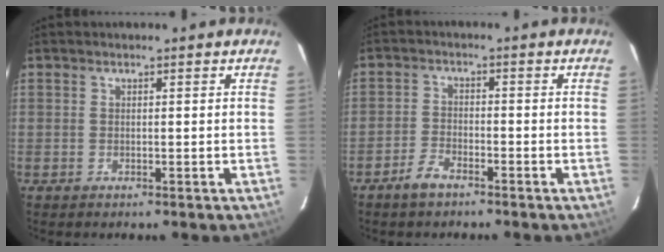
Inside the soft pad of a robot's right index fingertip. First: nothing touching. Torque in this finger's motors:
{"motor_torque": [0.20, -0.26, -0.05, 0.00]}